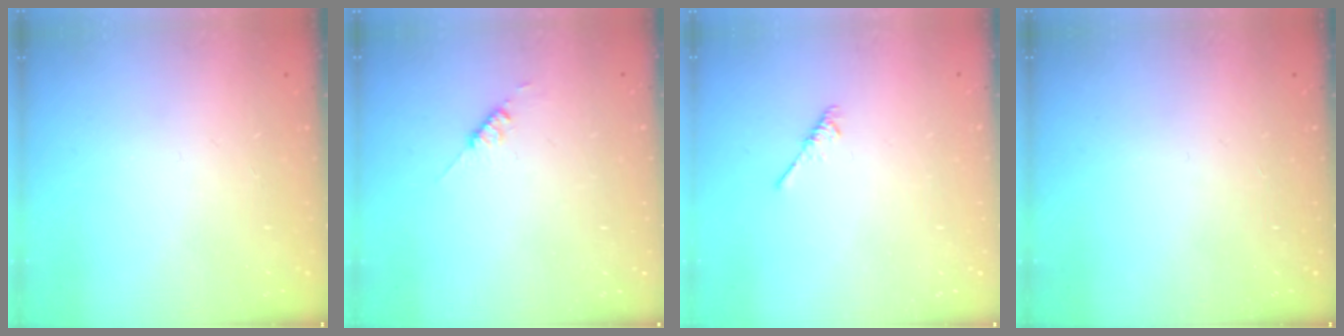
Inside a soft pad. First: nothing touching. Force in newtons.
{"total": 2.6, "press": 2.6, "slide": 0.3}
{"total": 1.9, "press": 1.8, "slide": 0.5}
{"total": 0.0}